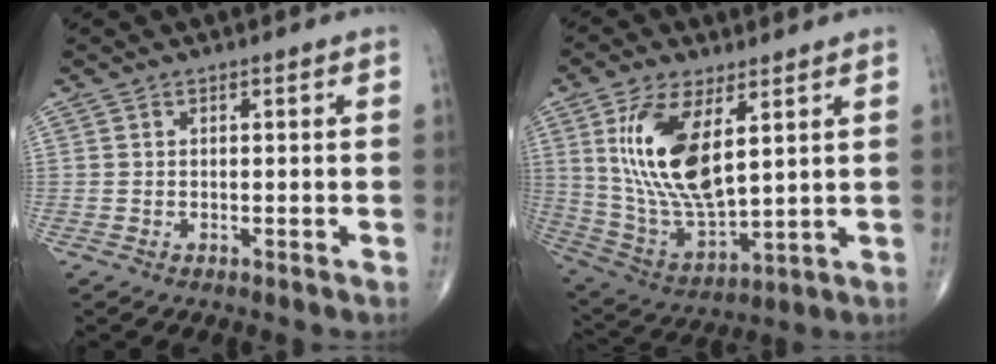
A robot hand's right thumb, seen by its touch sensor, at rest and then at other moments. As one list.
[{"total": 17.0, "force": [5.2, 7.6, 14.3], "torque": [-0.272, -0.025, 0.114]}]